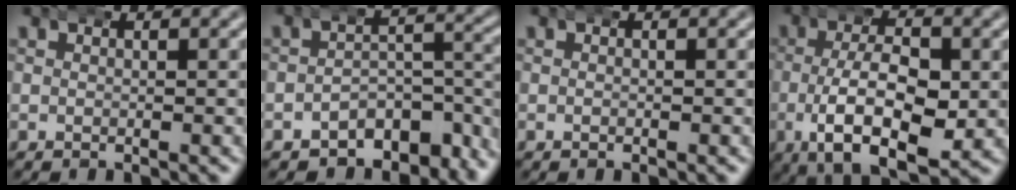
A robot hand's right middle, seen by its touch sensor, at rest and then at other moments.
{"total": 7.0, "force": [-5.0, 3.5, 3.5], "torque": [-0.029, -0.012, -0.076]}
{"total": 0.0}
{"total": 9.8, "force": [-3.3, 4.9, 7.9], "torque": [-0.149, -0.032, -0.037]}